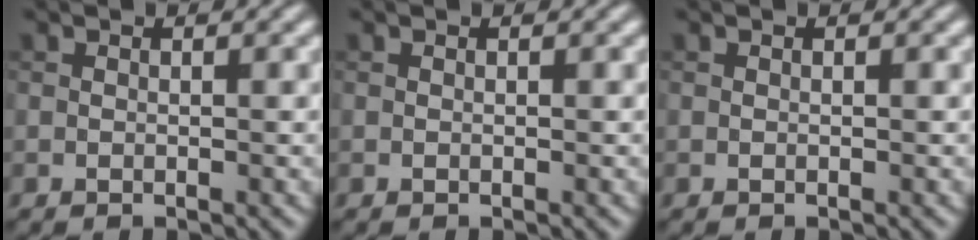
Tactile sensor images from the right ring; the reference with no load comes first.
{"total": 0.0}
{"total": 0.0}